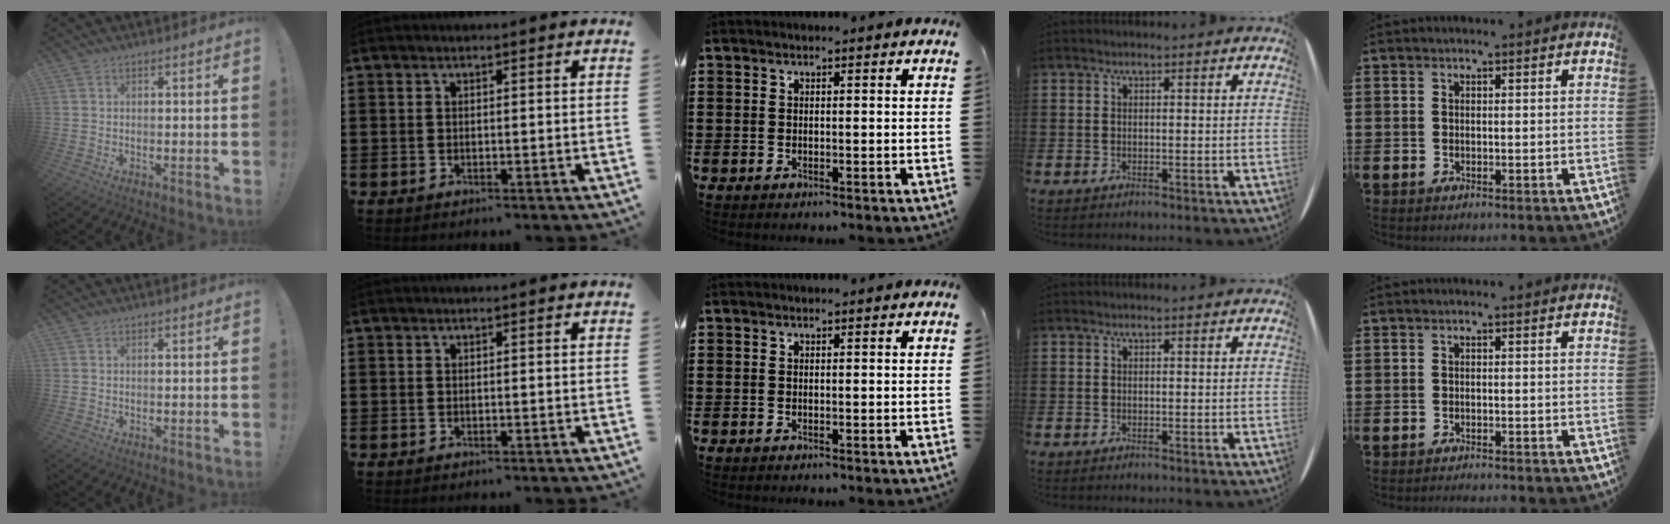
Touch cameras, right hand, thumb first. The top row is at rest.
{"little": {"total": 0.8, "force": [-0.8, -0.1, 0.0], "torque": [0.000, -0.001, -0.017]}}